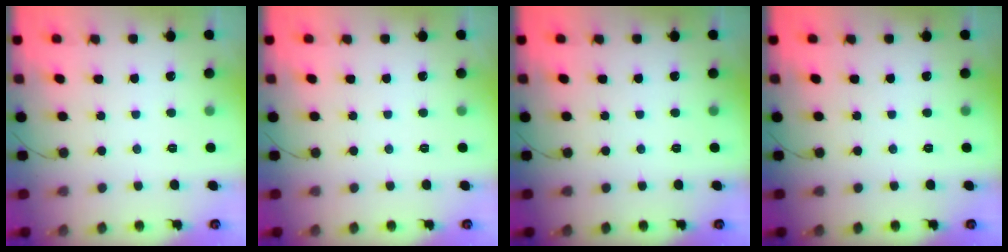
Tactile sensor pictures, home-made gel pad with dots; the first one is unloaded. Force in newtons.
{"total": 0.0}
{"total": 0.0}
{"total": 0.0}